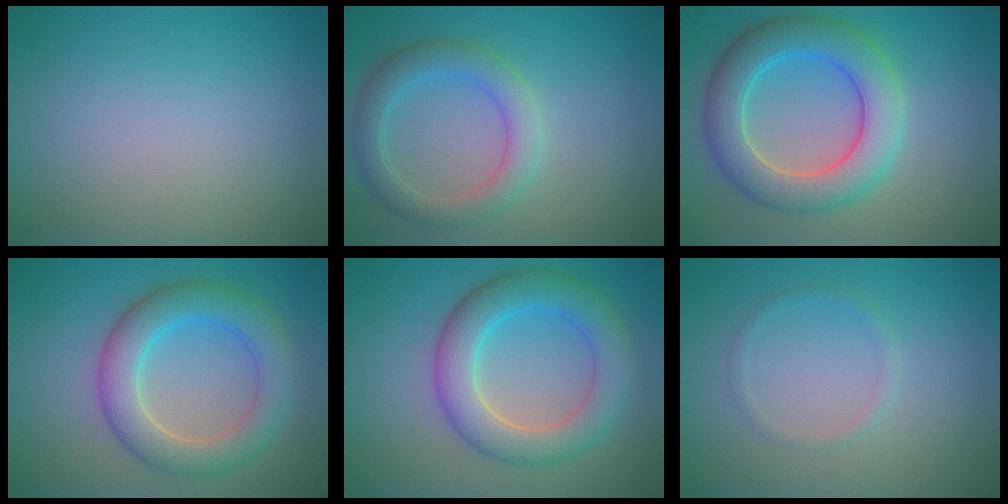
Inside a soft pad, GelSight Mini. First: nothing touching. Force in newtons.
{"total": 3.8, "press": 3.8, "slide": 0.3}
{"total": 6.9, "press": 6.9, "slide": 0.5}
{"total": 5.7, "press": 5.7, "slide": 0.1}
{"total": 6.1, "press": 6.1, "slide": 0.2}
{"total": 1.0, "press": 0.9, "slide": 0.0}